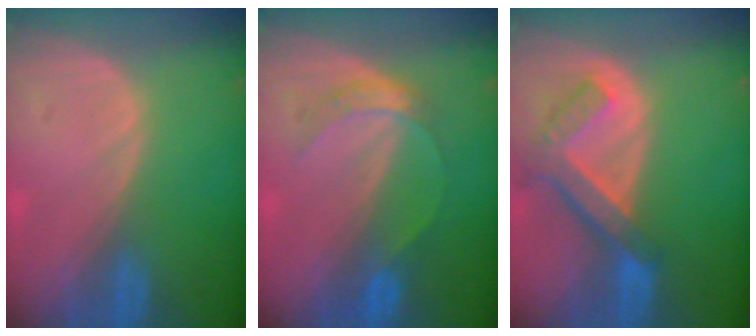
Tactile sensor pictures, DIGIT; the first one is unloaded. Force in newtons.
{"total": 3.8, "press": 3.8, "slide": 0.4}
{"total": 7.7, "press": 6.6, "slide": 3.9}